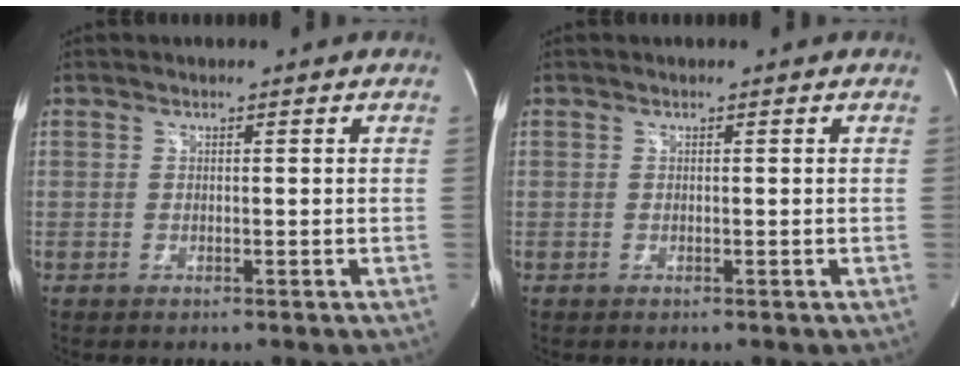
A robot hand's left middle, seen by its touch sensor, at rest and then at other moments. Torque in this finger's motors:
{"motor_torque": [0.10, -0.17, -0.11, 0.02]}